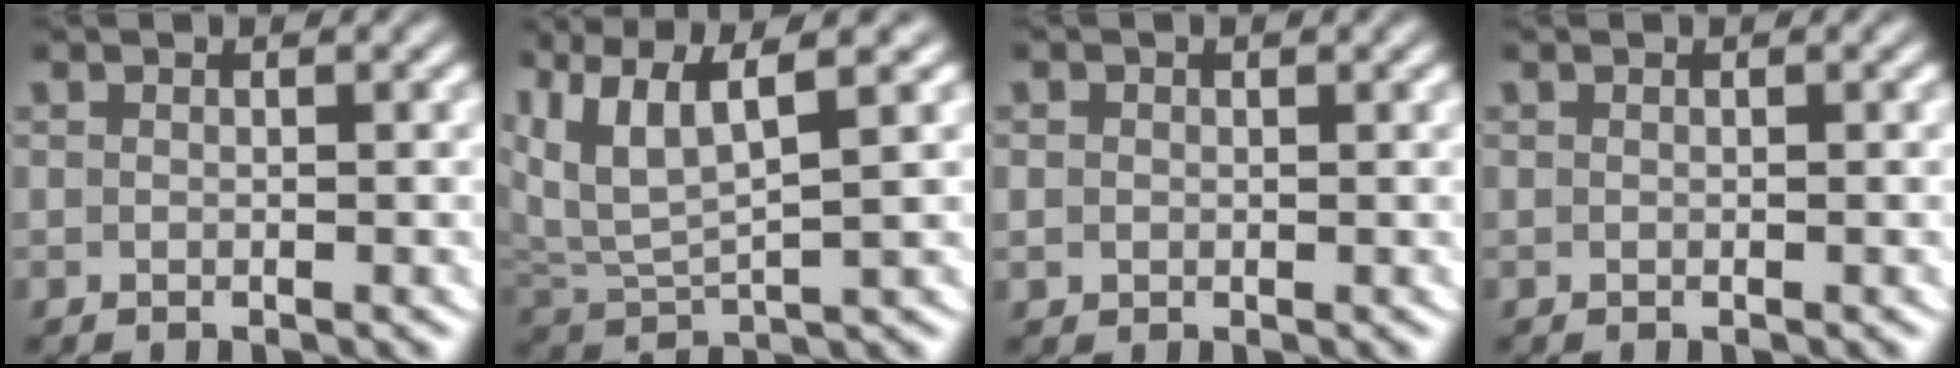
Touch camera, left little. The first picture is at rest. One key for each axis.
{"total": 8.1, "fx": 3.3, "fy": 5.2, "fz": 5.3, "tx": -0.126, "ty": 0.006, "tz": 0.052}
{"total": 1.7, "fx": 0.0, "fy": 1.6, "fz": 0.5, "tx": -0.018, "ty": -0.006, "tz": 0.003}
{"total": 0.0}